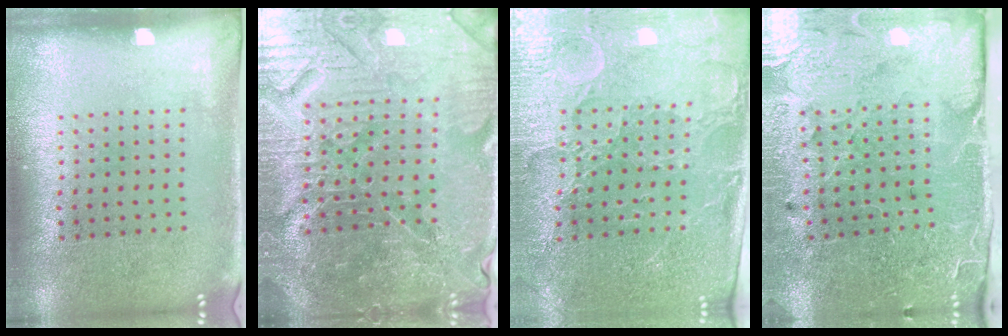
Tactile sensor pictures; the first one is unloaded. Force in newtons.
{"total": 6.0, "press": 5.5, "slide": 2.3}
{"total": 3.5, "press": 3.3, "slide": 1.1}
{"total": 3.5, "press": 3.4, "slide": 0.7}